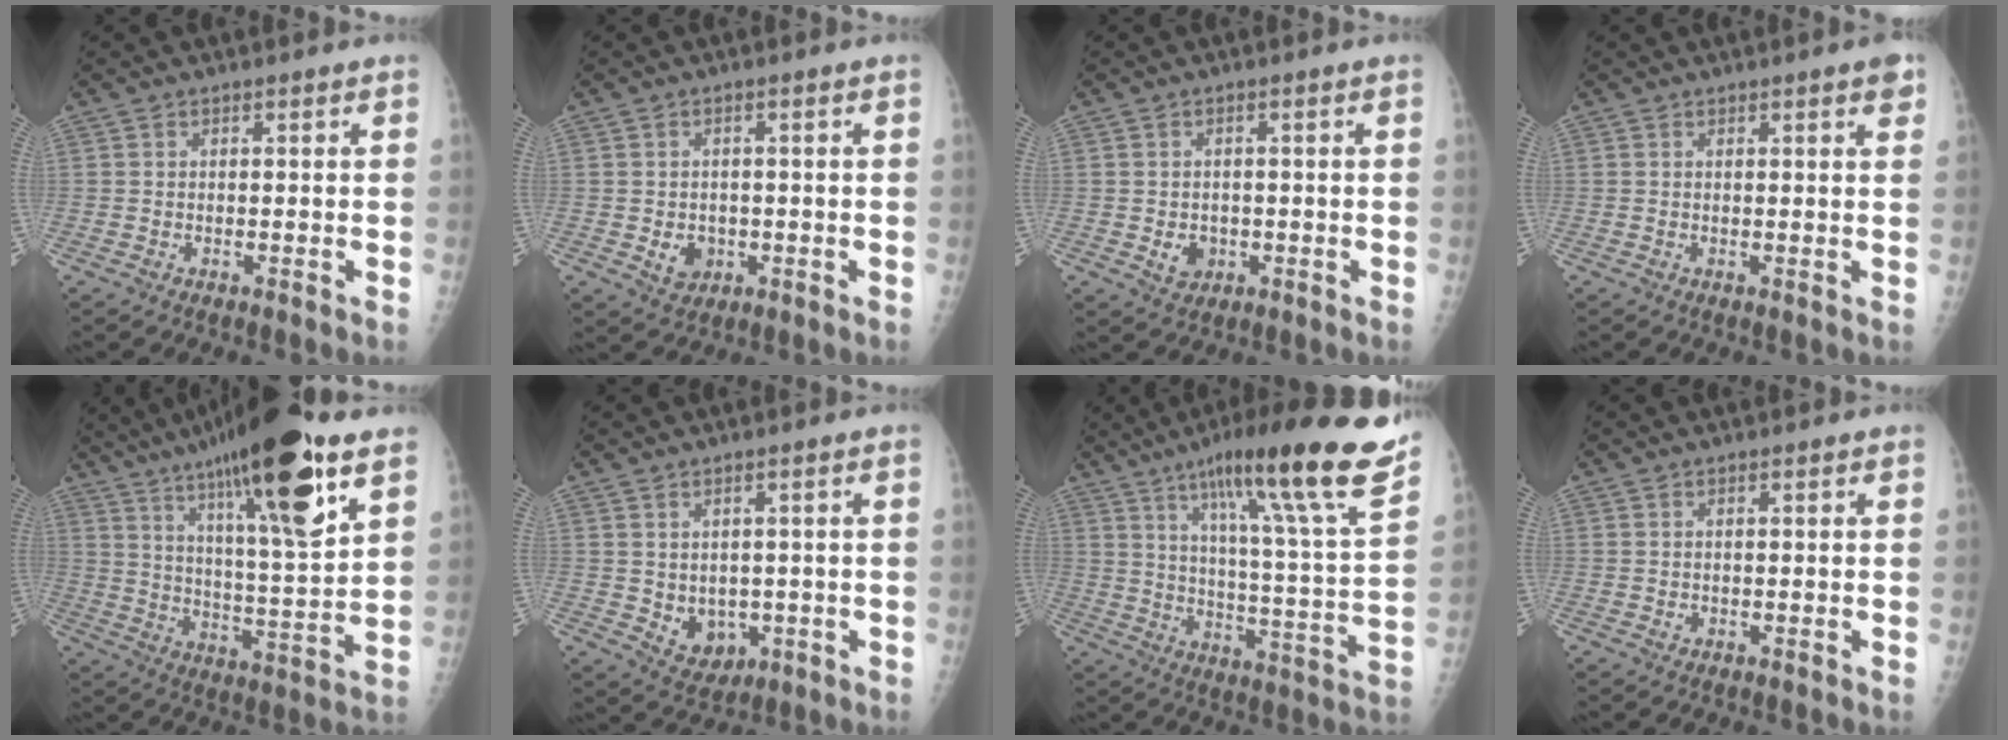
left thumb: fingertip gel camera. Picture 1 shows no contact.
{"total": 4.0, "force": [-0.8, 3.3, 2.1], "torque": [-0.016, 0.002, -0.002]}
{"total": 3.4, "force": [-0.7, 2.9, 1.8], "torque": [-0.013, 0.002, -0.001]}
{"total": 2.3, "force": [1.3, 0.3, 1.9], "torque": [-0.023, -0.004, 0.014]}
{"total": 24.1, "force": [13.9, 4.4, 19.1], "torque": [-0.307, -0.042, 0.226]}
{"total": 5.9, "force": [-0.7, 4.7, 3.6], "torque": [-0.031, -0.008, 0.011]}
{"total": 25.0, "force": [16.8, 1.7, 18.4], "torque": [-0.260, -0.069, 0.249]}
{"total": 0.7, "force": [0.2, 0.5, 0.4], "torque": [-0.002, 0.000, 0.005]}